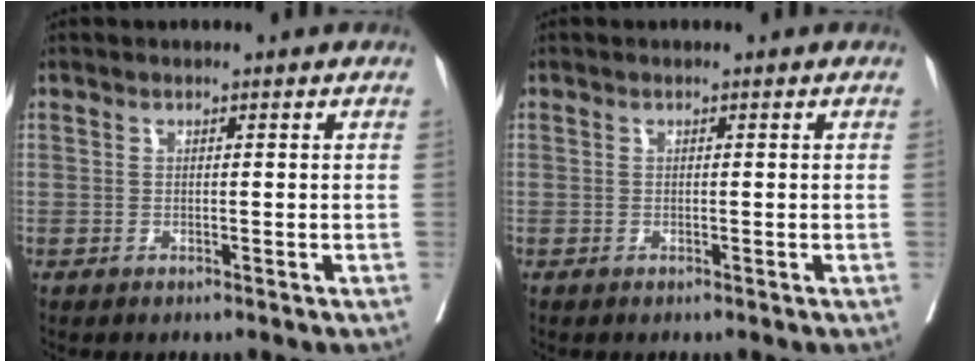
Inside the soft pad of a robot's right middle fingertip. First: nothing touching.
{"total": 0.0}